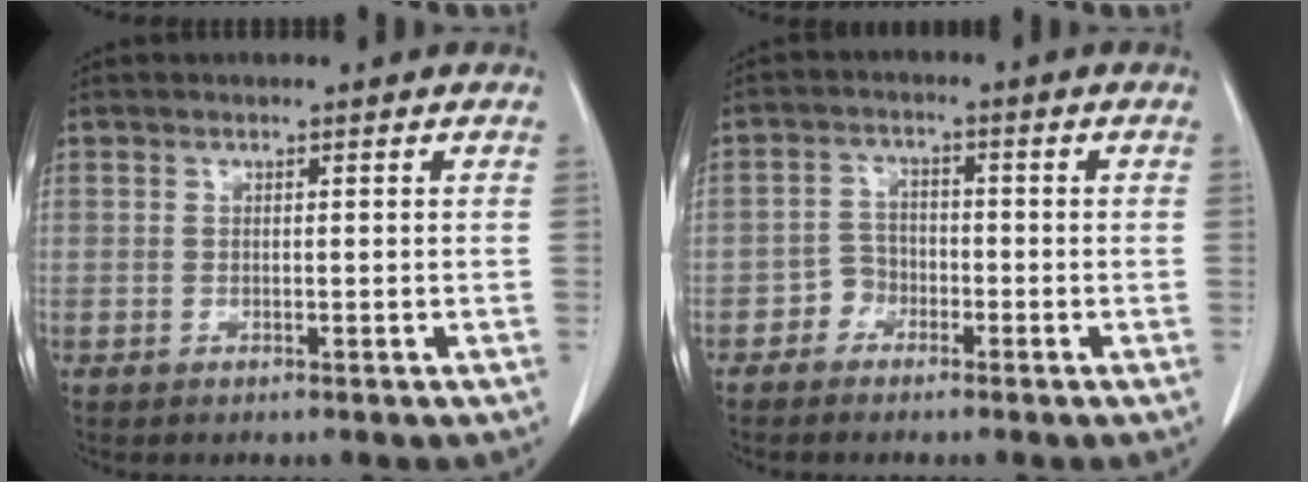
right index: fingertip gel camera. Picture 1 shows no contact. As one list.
[{"total": 2.9, "force": [-1.8, 2.2, 0.6], "torque": [-0.007, 0.012, -0.040]}]